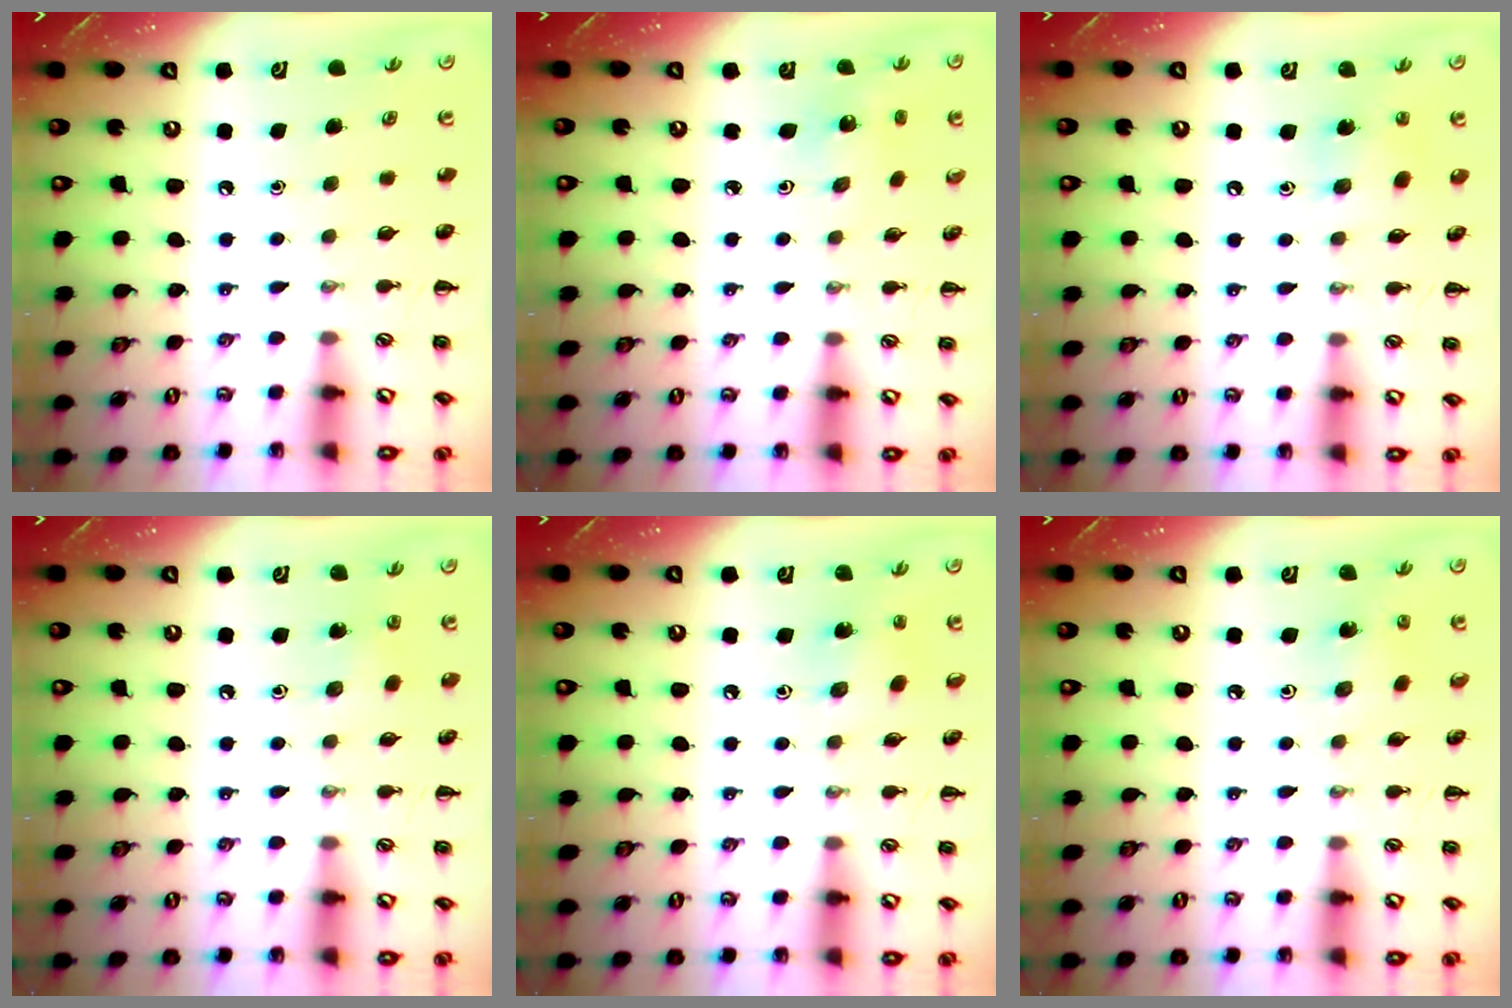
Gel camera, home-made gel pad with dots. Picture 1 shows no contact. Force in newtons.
{"total": 2.0, "press": 1.9, "slide": 0.7}
{"total": 5.9, "press": 5.7, "slide": 1.4}
{"total": 3.0, "press": 2.9, "slide": 0.9}
{"total": 1.9, "press": 1.8, "slide": 0.7}
{"total": 2.1, "press": 2.0, "slide": 0.7}